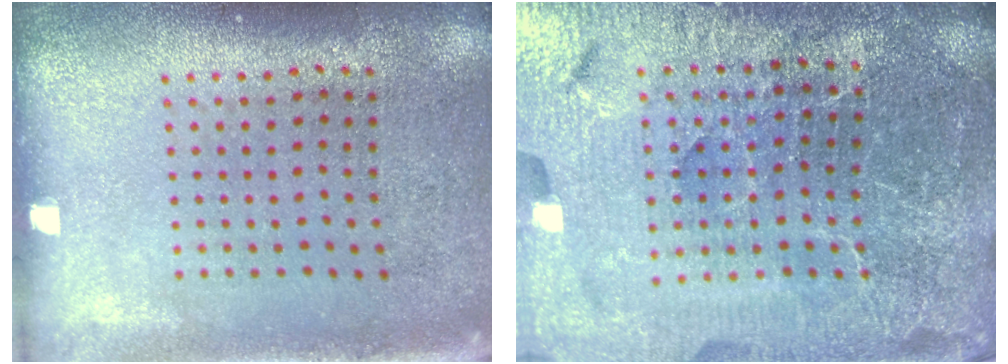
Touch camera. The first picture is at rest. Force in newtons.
{"total": 6.3, "press": 5.6, "slide": 2.9}